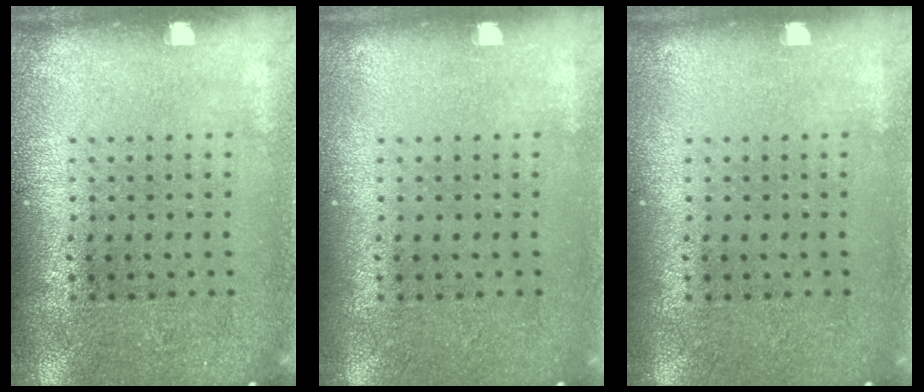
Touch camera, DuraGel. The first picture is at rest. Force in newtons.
{"total": 0.0}
{"total": 0.0}